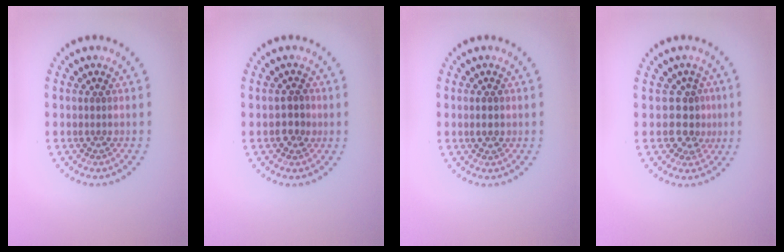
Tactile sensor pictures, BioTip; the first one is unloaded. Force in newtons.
{"total": 1.9, "press": 1.8, "slide": 0.7}
{"total": 1.8, "press": 1.8, "slide": 0.1}
{"total": 2.9, "press": 2.5, "slide": 1.4}